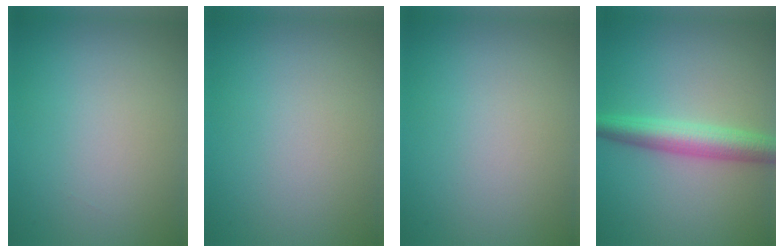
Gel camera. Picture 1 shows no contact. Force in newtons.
{"total": 0.0}
{"total": 0.0}
{"total": 4.6, "press": 4.5, "slide": 0.1}